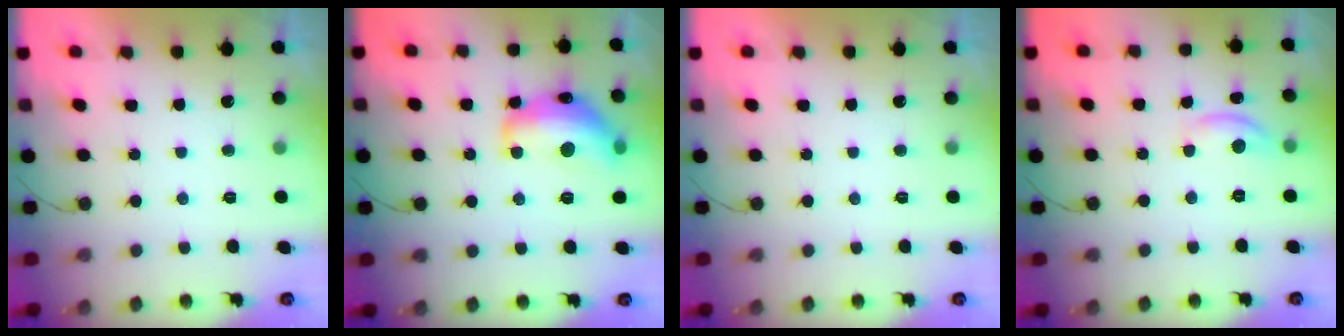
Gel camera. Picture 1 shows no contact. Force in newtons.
{"total": 17.9, "press": 17.9, "slide": 0.9}
{"total": 0.0}
{"total": 5.6, "press": 5.6, "slide": 0.5}